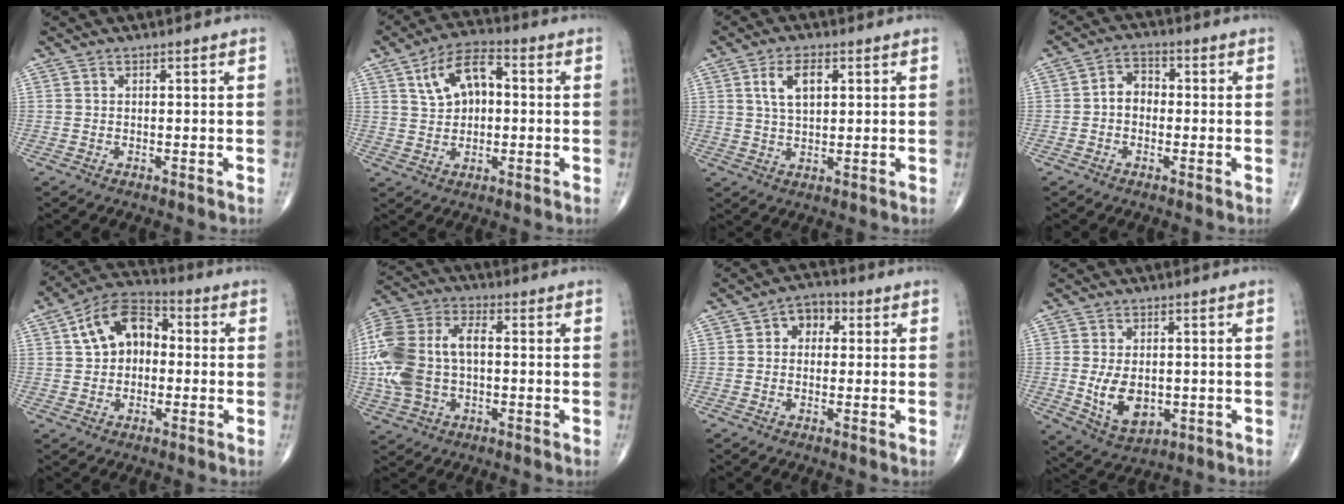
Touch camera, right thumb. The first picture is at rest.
{"total": 9.6, "force": [2.1, 5.7, 7.4], "torque": [-0.112, 0.014, 0.031]}
{"total": 6.2, "force": [2.0, 3.2, 4.8], "torque": [-0.081, -0.005, 0.040]}
{"total": 4.5, "force": [-0.6, 3.5, 2.7], "torque": [-0.023, 0.020, -0.022]}
{"total": 11.3, "force": [1.8, 7.6, 8.2], "torque": [-0.120, 0.027, 0.018]}
{"total": 18.1, "force": [-0.4, 11.1, 14.4], "torque": [-0.332, 0.024, -0.008]}
{"total": 5.1, "force": [1.0, 3.9, 3.1], "torque": [-0.015, 0.012, 0.005]}
{"total": 8.7, "force": [-1.0, 5.5, 6.7], "torque": [-0.101, -0.010, -0.002]}